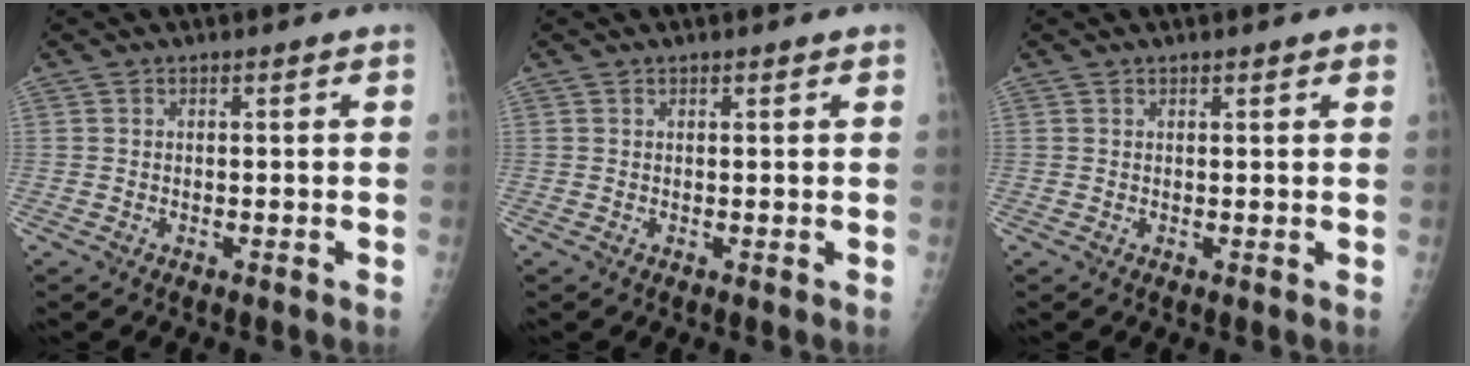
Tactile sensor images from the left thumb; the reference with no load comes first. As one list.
[{"total": 0.6, "force": [0.5, 0.2, 0.3], "torque": [-0.003, -0.002, 0.006]}, {"total": 1.8, "force": [1.2, 0.4, 1.2], "torque": [-0.012, -0.001, 0.012]}]